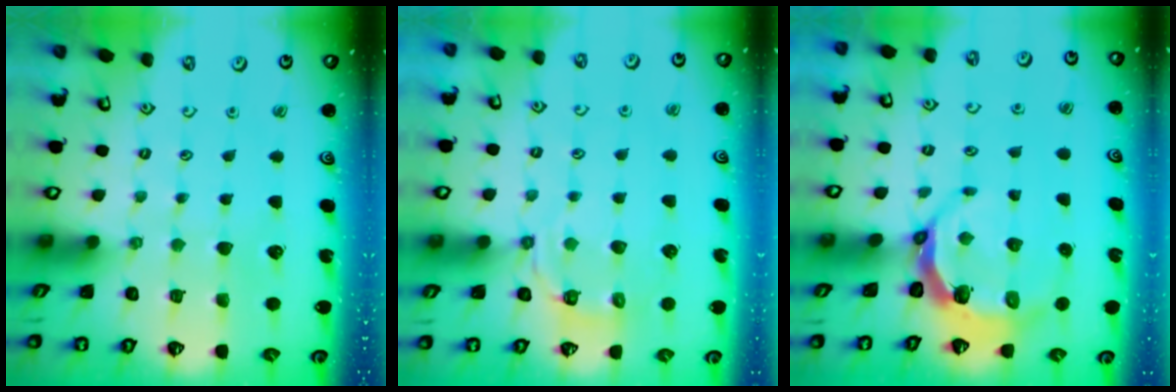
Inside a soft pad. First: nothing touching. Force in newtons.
{"total": 4.4, "press": 4.0, "slide": 1.9}
{"total": 4.8, "press": 3.6, "slide": 3.2}